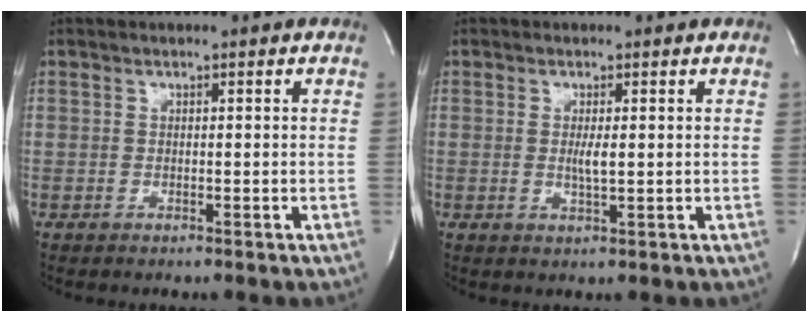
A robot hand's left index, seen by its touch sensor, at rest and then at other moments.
{"total": 2.0, "force": [0.2, 0.2, 2.0], "torque": [-0.043, -0.003, 0.005]}